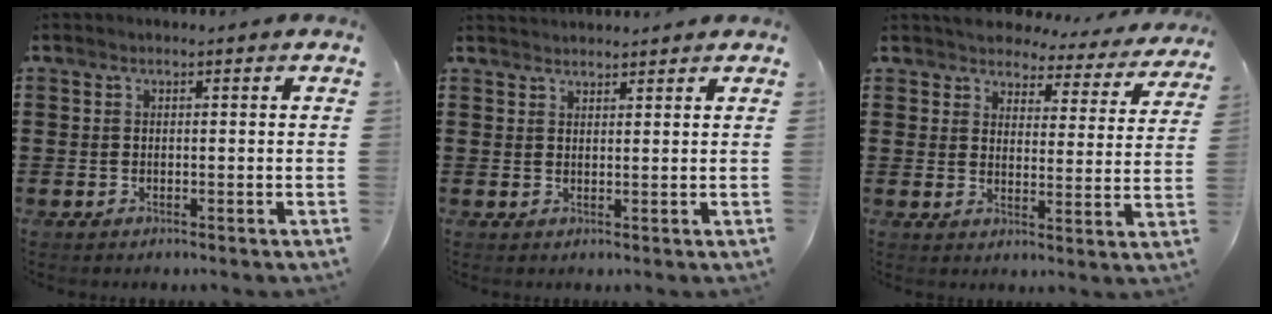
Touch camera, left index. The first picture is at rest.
{"total": 1.7, "force": [1.7, 0.1, -0.1], "torque": [-0.003, 0.001, 0.033]}
{"total": 4.4, "force": [4.3, 0.9, 0.5], "torque": [-0.036, -0.025, 0.072]}